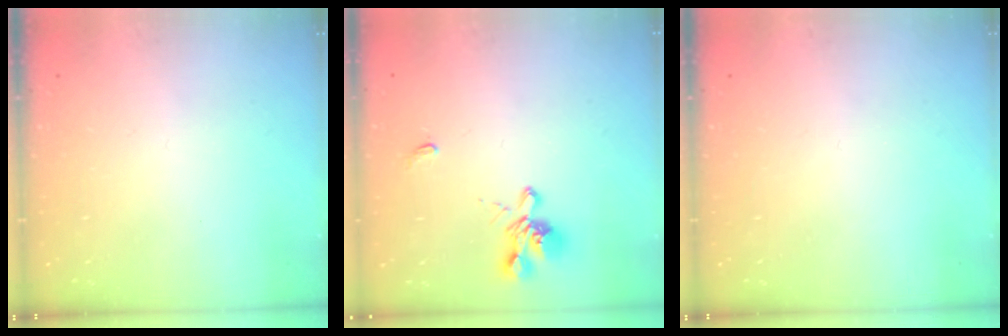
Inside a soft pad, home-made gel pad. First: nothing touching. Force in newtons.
{"total": 1.9, "press": 1.5, "slide": 1.1}
{"total": 0.0}